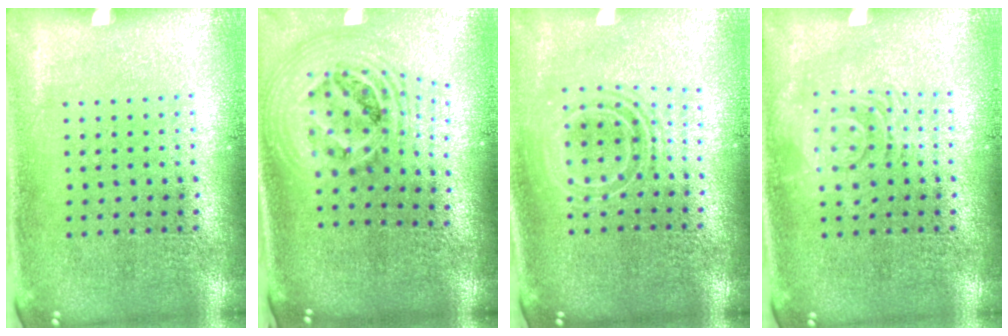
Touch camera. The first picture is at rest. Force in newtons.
{"total": 2.5, "press": 1.8, "slide": 1.7}
{"total": 1.7, "press": 1.3, "slide": 1.1}
{"total": 3.0, "press": 2.9, "slide": 0.4}